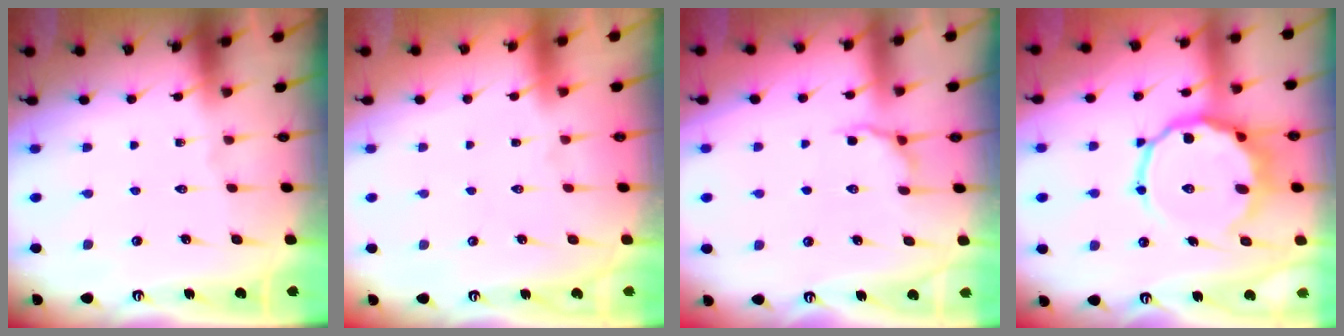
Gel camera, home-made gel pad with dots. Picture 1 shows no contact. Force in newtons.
{"total": 1.5, "press": 1.5, "slide": 0.1}
{"total": 5.8, "press": 5.3, "slide": 2.4}
{"total": 13.0, "press": 12.8, "slide": 2.6}